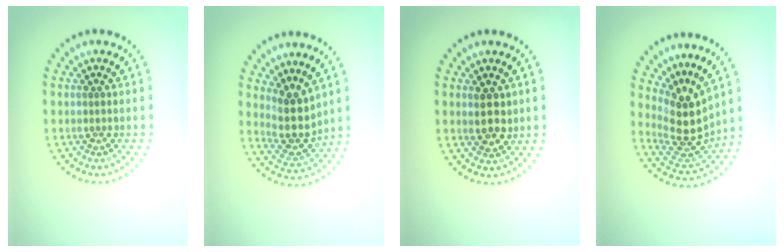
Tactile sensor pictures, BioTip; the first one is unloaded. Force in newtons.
{"total": 3.7, "press": 2.9, "slide": 2.3}
{"total": 2.6, "press": 2.5, "slide": 0.9}
{"total": 4.3, "press": 3.4, "slide": 2.7}